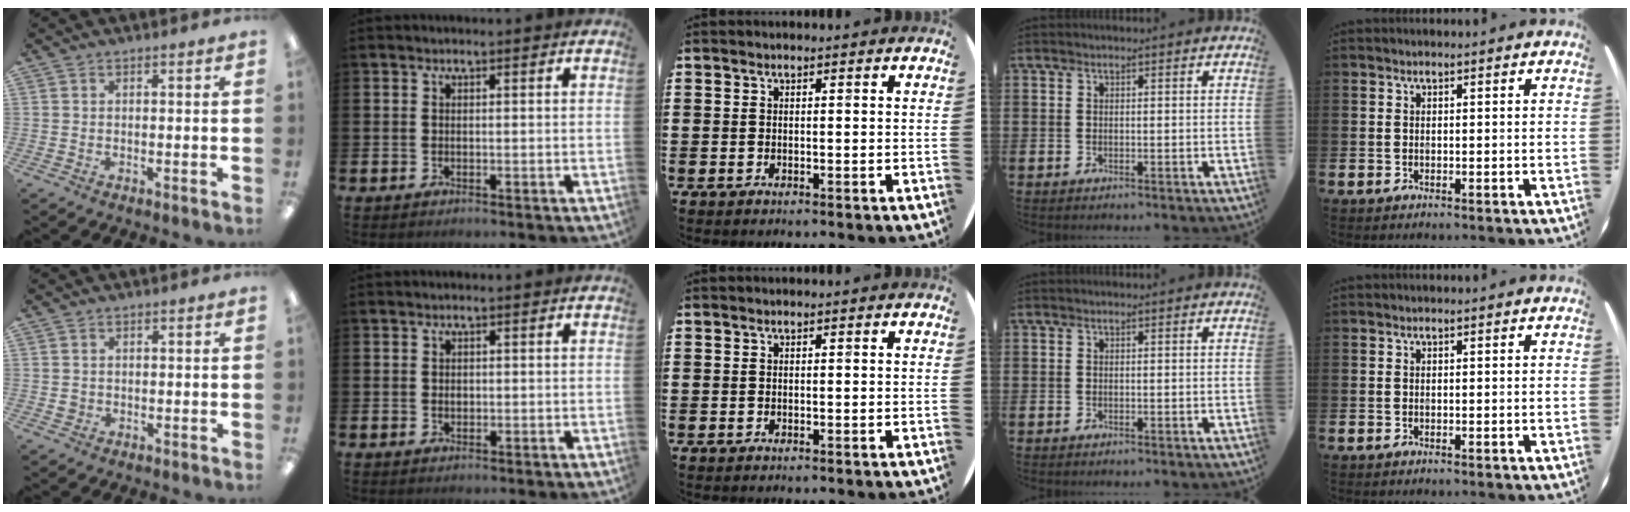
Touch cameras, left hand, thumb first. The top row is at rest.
{"thumb": {"total": 1.4, "force": [0.4, 1.4, 0.2], "torque": [-0.007, 0.004, 0.006]}, "index": {"total": 0.9, "force": [0.1, 0.7, 0.5], "torque": [0.005, 0.000, -0.002]}}